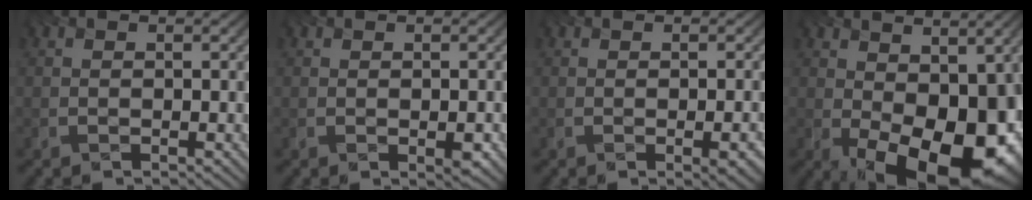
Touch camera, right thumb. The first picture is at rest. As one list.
[{"total": 1.6, "force": [-0.5, 0.5, 1.4], "torque": [-0.020, -0.003, -0.007]}, {"total": 3.2, "force": [-1.1, 1.0, 2.9], "torque": [-0.025, 0.002, -0.015]}, {"total": 15.7, "force": [-2.2, 9.0, 12.6], "torque": [-0.150, -0.034, -0.004]}]